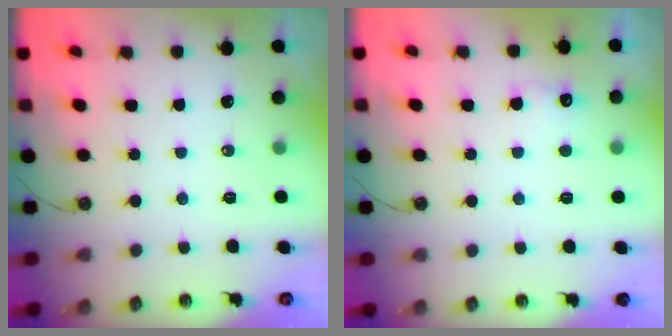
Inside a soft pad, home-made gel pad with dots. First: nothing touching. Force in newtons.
{"total": 5.7, "press": 5.5, "slide": 1.3}